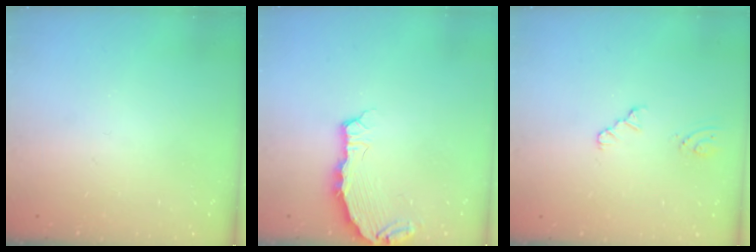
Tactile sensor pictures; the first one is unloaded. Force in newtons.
{"total": 5.8, "press": 4.9, "slide": 3.1}
{"total": 1.6, "press": 1.6, "slide": 0.3}